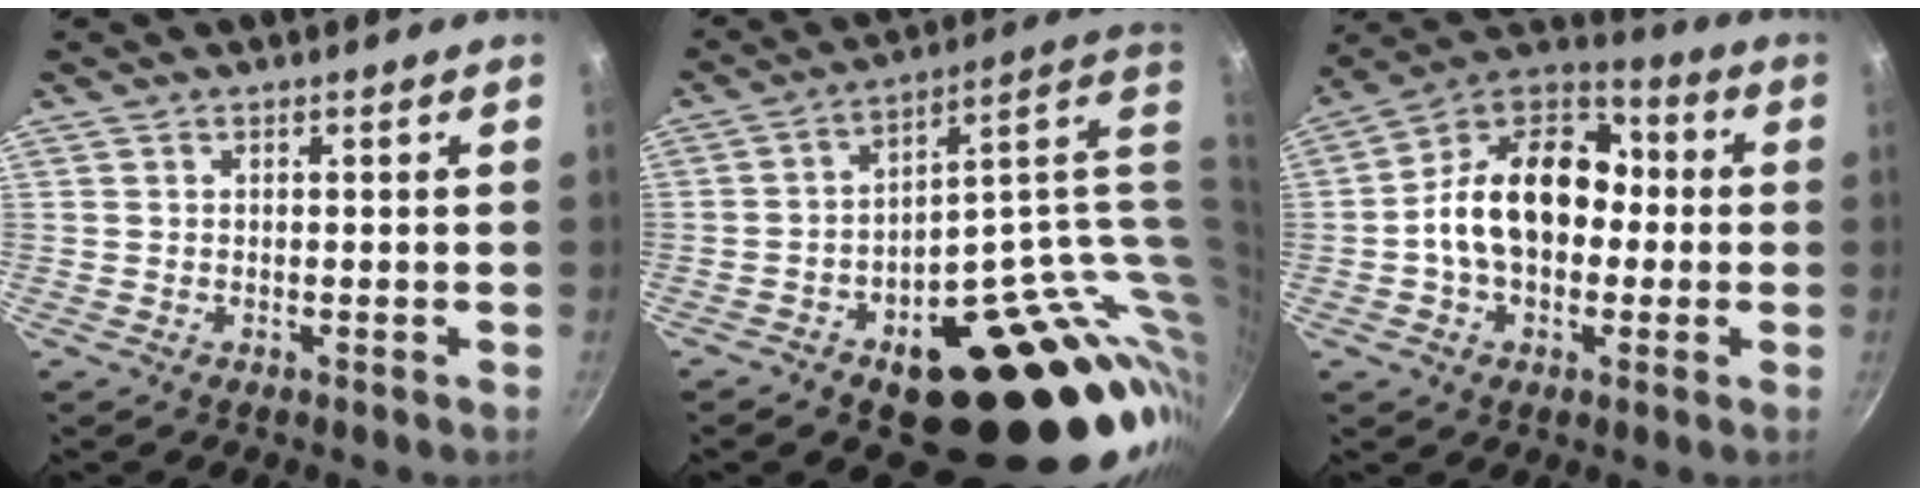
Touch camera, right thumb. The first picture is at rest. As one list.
[{"total": 28.2, "force": [0.8, 15.3, 23.7], "torque": [-0.221, 0.009, 0.037]}, {"total": 18.4, "force": [-0.7, 13.0, 12.9], "torque": [-0.175, 0.051, -0.031]}]